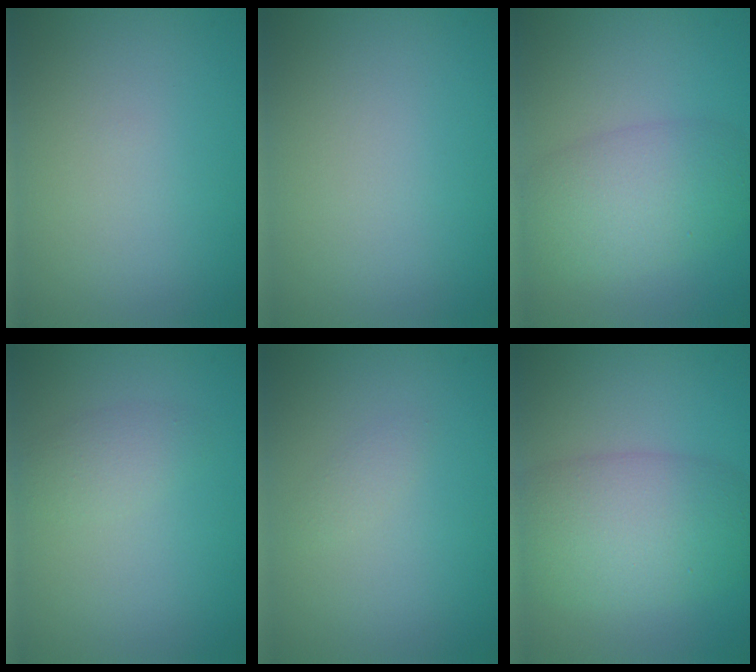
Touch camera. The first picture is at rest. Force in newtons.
{"total": 0.0}
{"total": 5.6, "press": 5.6, "slide": 0.1}
{"total": 1.8, "press": 1.8, "slide": 0.1}
{"total": 0.8, "press": 0.8, "slide": 0.1}
{"total": 7.3, "press": 7.3, "slide": 0.3}